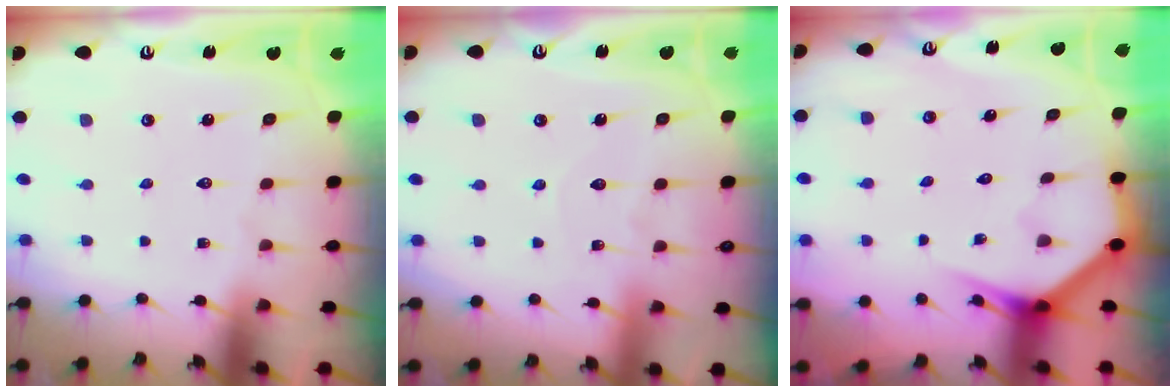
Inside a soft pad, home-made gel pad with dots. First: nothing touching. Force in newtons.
{"total": 5.9, "press": 5.8, "slide": 0.4}
{"total": 3.4, "press": 3.4, "slide": 0.3}